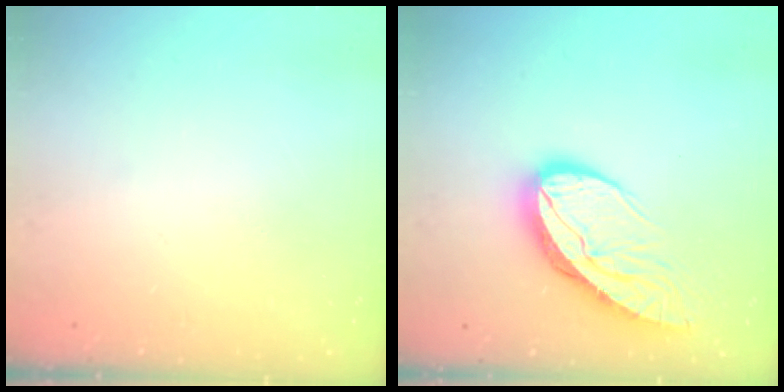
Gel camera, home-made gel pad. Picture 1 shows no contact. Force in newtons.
{"total": 11.6, "press": 11.5, "slide": 1.4}